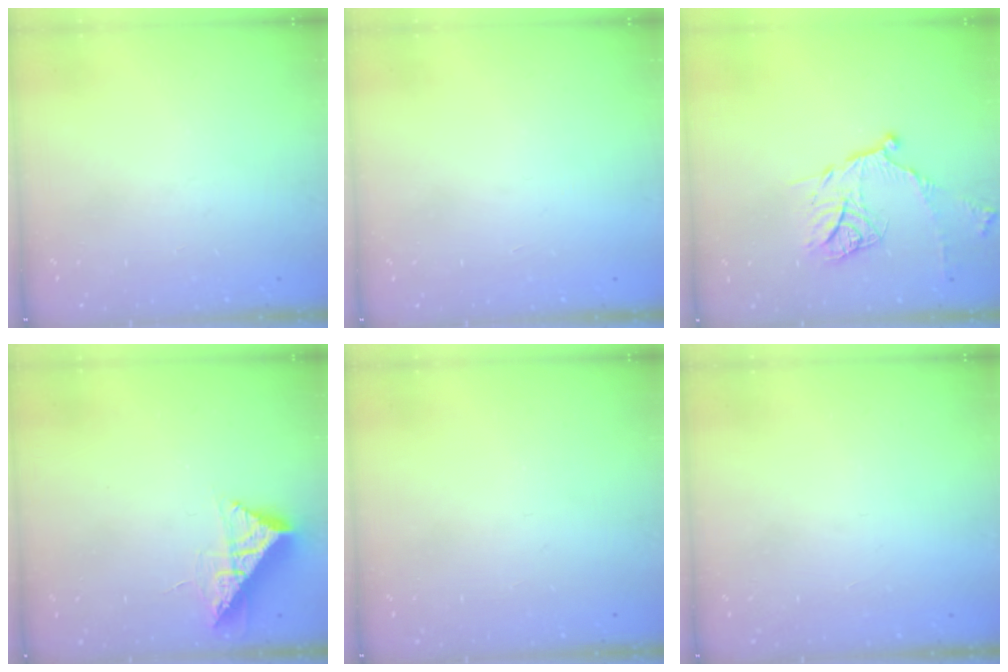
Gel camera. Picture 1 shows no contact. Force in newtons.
{"total": 1.5, "press": 1.5, "slide": 0.1}
{"total": 12.4, "press": 12.4, "slide": 1.0}
{"total": 10.4, "press": 10.4, "slide": 0.7}
{"total": 0.0}
{"total": 1.5, "press": 1.5, "slide": 0.1}